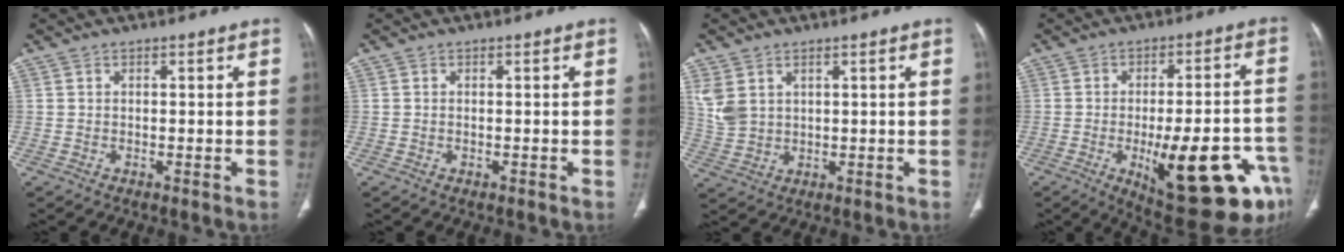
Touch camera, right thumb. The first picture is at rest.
{"total": 0.0}
{"total": 5.6, "force": [2.3, 3.9, 3.3], "torque": [-0.068, -0.006, 0.058]}
{"total": 23.3, "force": [-8.7, 7.3, 20.3], "torque": [-0.213, 0.020, -0.100]}